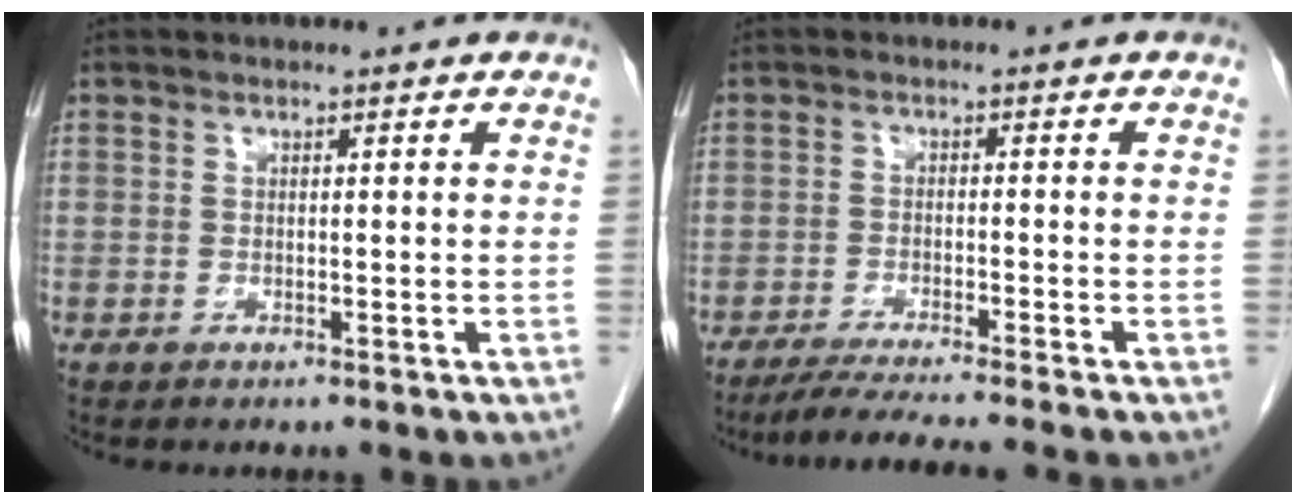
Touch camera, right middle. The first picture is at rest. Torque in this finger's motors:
{"motor_torque": [0.57, -0.44, 0.06, 0.02]}